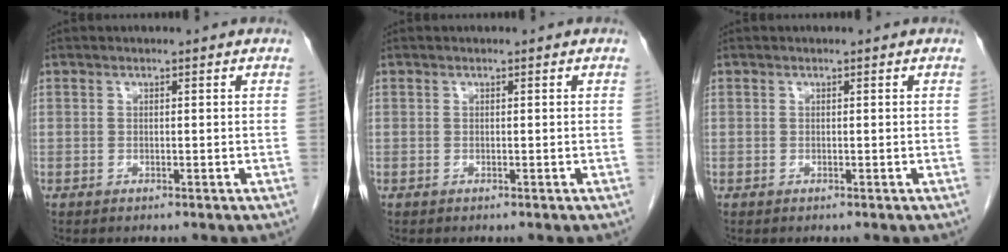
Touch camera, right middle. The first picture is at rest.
{"total": 0.0}
{"total": 0.0}